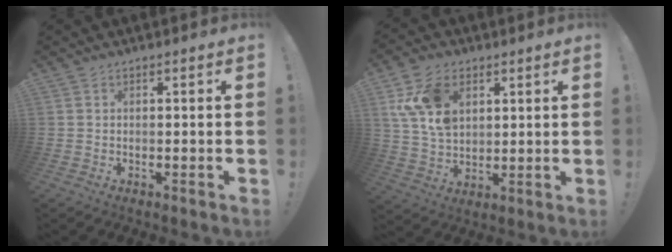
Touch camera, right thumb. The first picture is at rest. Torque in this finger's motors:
{"motor_torque": [1.79, 1.94, 1.23, 0.49, 0.08]}